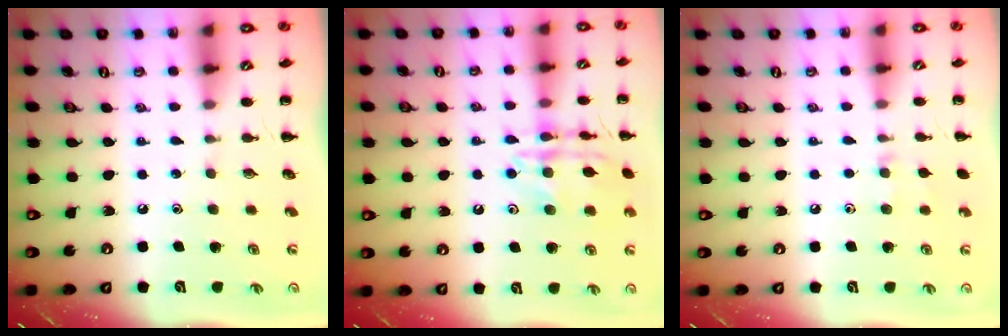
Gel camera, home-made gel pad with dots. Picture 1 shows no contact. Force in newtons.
{"total": 15.2, "press": 15.2, "slide": 0.8}
{"total": 5.9, "press": 5.6, "slide": 1.8}